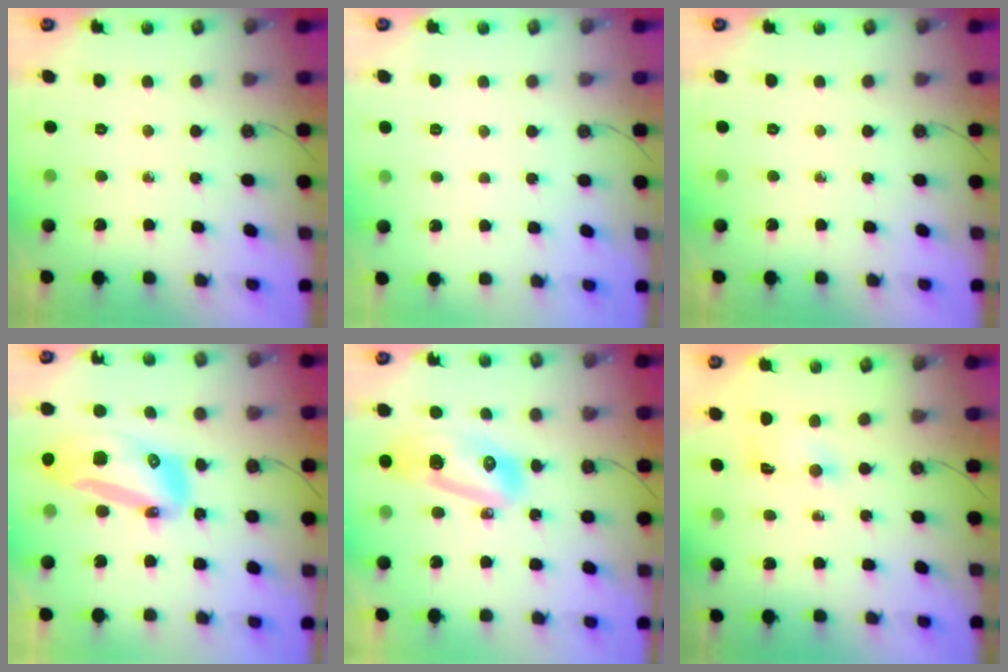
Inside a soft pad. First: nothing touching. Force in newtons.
{"total": 4.9, "press": 2.9, "slide": 4.0}
{"total": 0.0}
{"total": 27.1, "press": 21.3, "slide": 16.7}
{"total": 14.0, "press": 13.8, "slide": 1.9}
{"total": 2.1, "press": 2.0, "slide": 0.6}